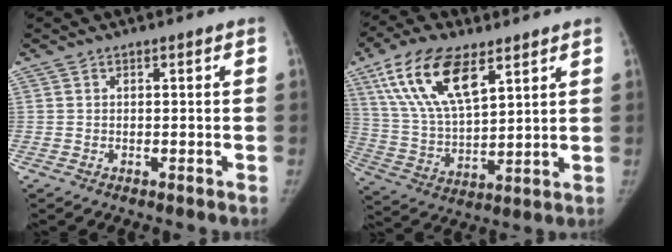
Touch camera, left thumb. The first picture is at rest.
{"total": 17.2, "force": [9.0, 7.6, 12.5], "torque": [-0.221, -0.025, 0.174]}